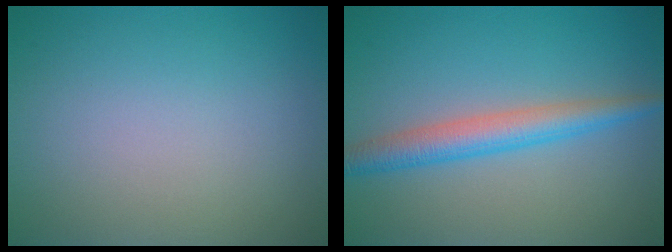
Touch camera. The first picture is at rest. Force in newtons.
{"total": 3.7, "press": 3.7, "slide": 0.1}